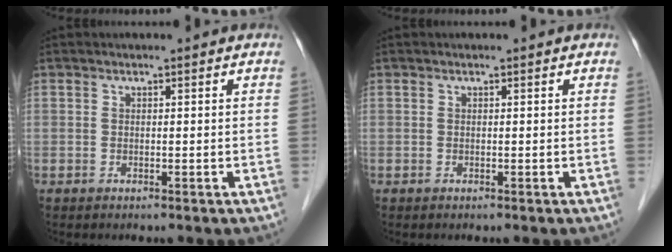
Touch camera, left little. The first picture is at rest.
{"total": 0.0}